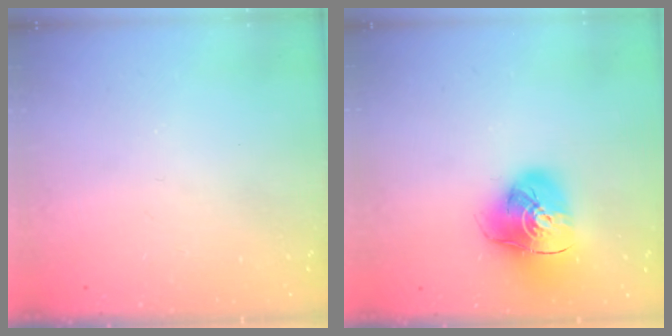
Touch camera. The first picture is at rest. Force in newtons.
{"total": 16.1, "press": 16.0, "slide": 2.1}